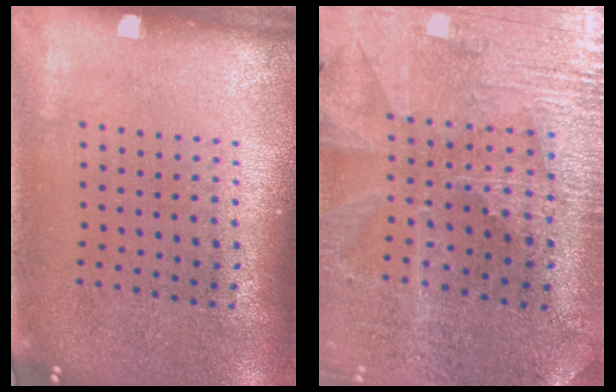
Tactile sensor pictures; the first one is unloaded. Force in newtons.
{"total": 1.7, "press": 1.7, "slide": 0.3}